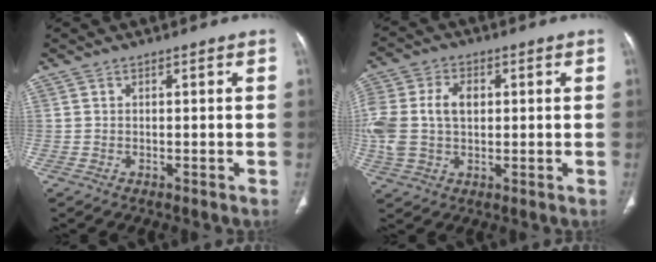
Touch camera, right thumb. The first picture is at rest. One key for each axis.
{"total": 13.4, "fx": 1.3, "fy": 9.3, "fz": 9.5, "tx": -0.229, "ty": 0.015, "tz": 0.028}